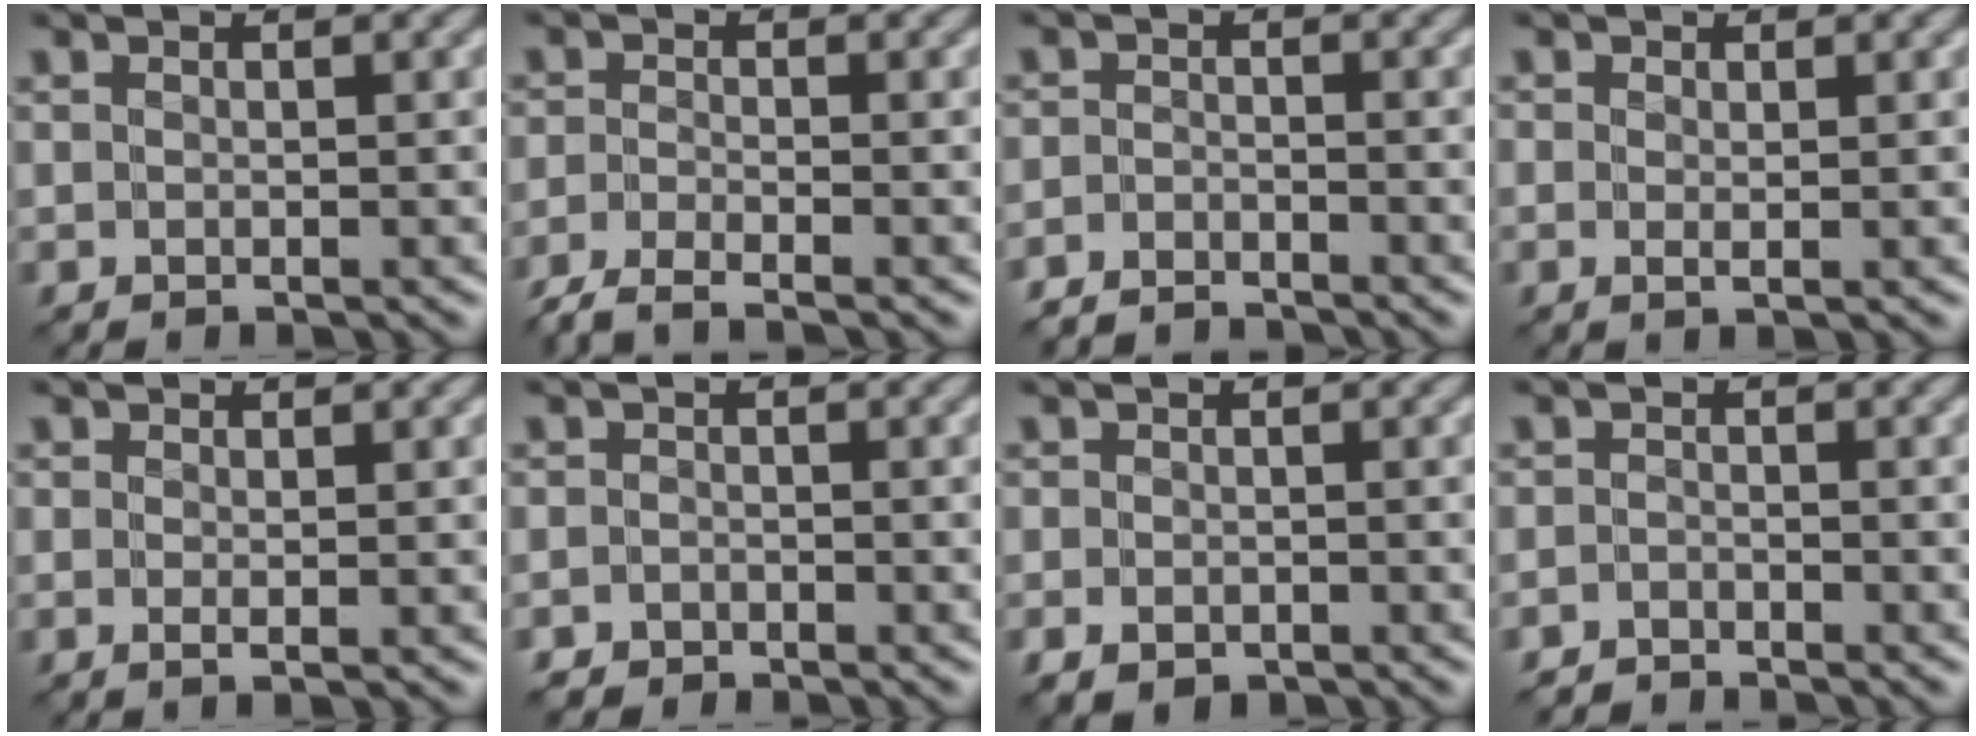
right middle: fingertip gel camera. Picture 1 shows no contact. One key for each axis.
{"total": 3.1, "fx": -2.9, "fy": 0.3, "fz": 1.2, "tx": -0.026, "ty": -0.007, "tz": -0.066}
{"total": 3.3, "fx": -3.3, "fy": 0.5, "fz": 0.2, "tx": -0.002, "ty": -0.006, "tz": -0.067}
{"total": 0.6, "fx": 0.2, "fy": 0.1, "fz": 0.5, "tx": -0.008, "ty": 0.000, "tz": 0.002}
{"total": 0.6, "fx": 0.0, "fy": 0.0, "fz": 0.6, "tx": -0.013, "ty": -0.002, "tz": -0.002}
{"total": 1.8, "fx": -1.6, "fy": 0.7, "fz": -0.2, "tx": 0.008, "ty": 0.004, "tz": -0.030}
{"total": 1.7, "fx": -1.1, "fy": 1.1, "fz": 0.7, "tx": -0.012, "ty": -0.004, "tz": -0.023}
{"total": 2.3, "fx": -2.2, "fy": 0.3, "fz": -0.3, "tx": 0.008, "ty": 0.000, "tz": -0.048}